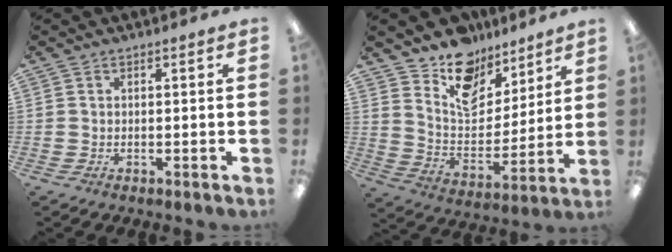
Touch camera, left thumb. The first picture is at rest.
{"total": 13.1, "force": [10.3, 7.5, 3.3], "torque": [-0.060, -0.086, 0.189]}